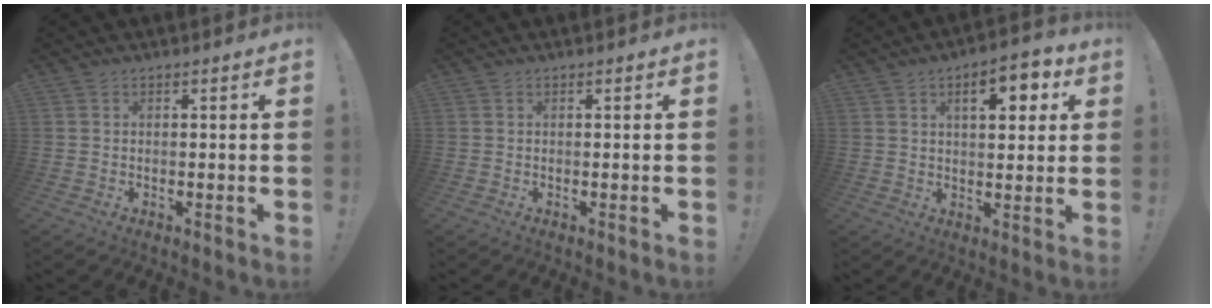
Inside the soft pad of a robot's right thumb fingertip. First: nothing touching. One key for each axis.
{"total": 0.0}
{"total": 9.3, "fx": 3.6, "fy": 4.3, "fz": 7.5, "tx": -0.096, "ty": -0.004, "tz": 0.053}